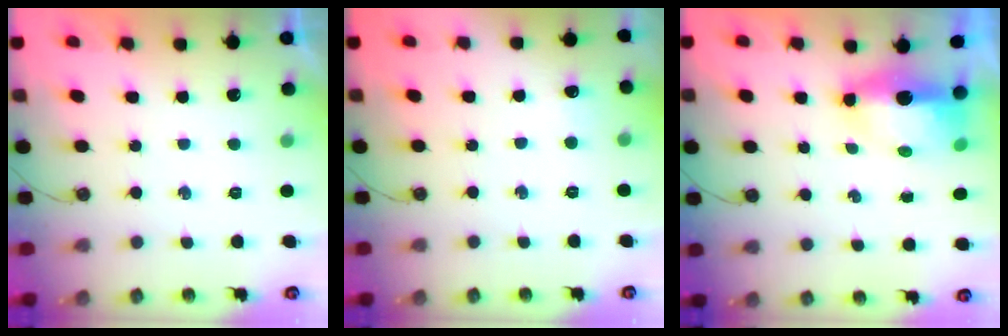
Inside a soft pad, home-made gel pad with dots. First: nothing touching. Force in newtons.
{"total": 4.3, "press": 4.2, "slide": 0.7}
{"total": 7.8, "press": 7.6, "slide": 1.3}